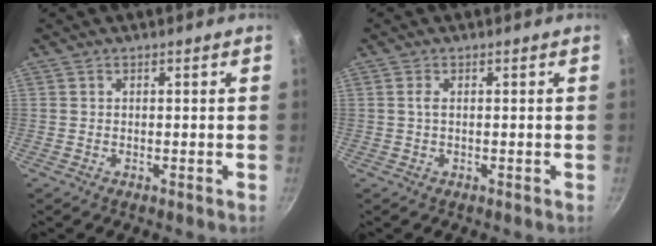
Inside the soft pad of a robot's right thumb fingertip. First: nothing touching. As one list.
[{"total": 0.9, "force": [0.2, 0.3, 0.9], "torque": [-0.019, 0.001, 0.004]}]